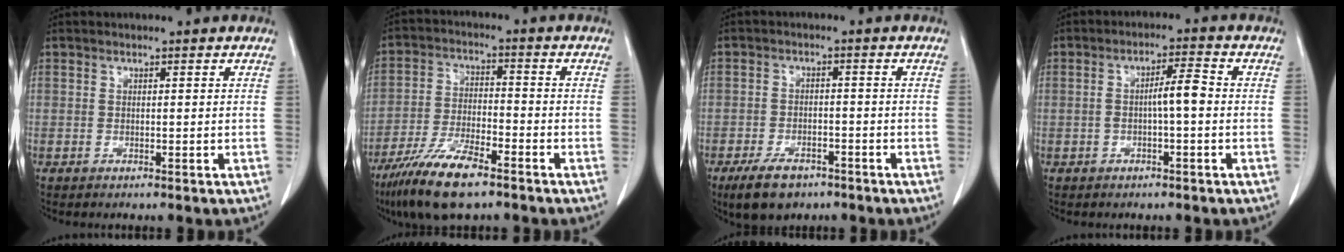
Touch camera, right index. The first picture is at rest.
{"total": 11.0, "force": [-7.6, 2.6, 7.5], "torque": [-0.148, -0.021, -0.139]}
{"total": 6.5, "force": [-4.4, 3.3, 3.4], "torque": [-0.066, -0.003, -0.070]}
{"total": 4.2, "force": [-0.5, 0.6, 4.2], "torque": [-0.071, 0.013, -0.007]}